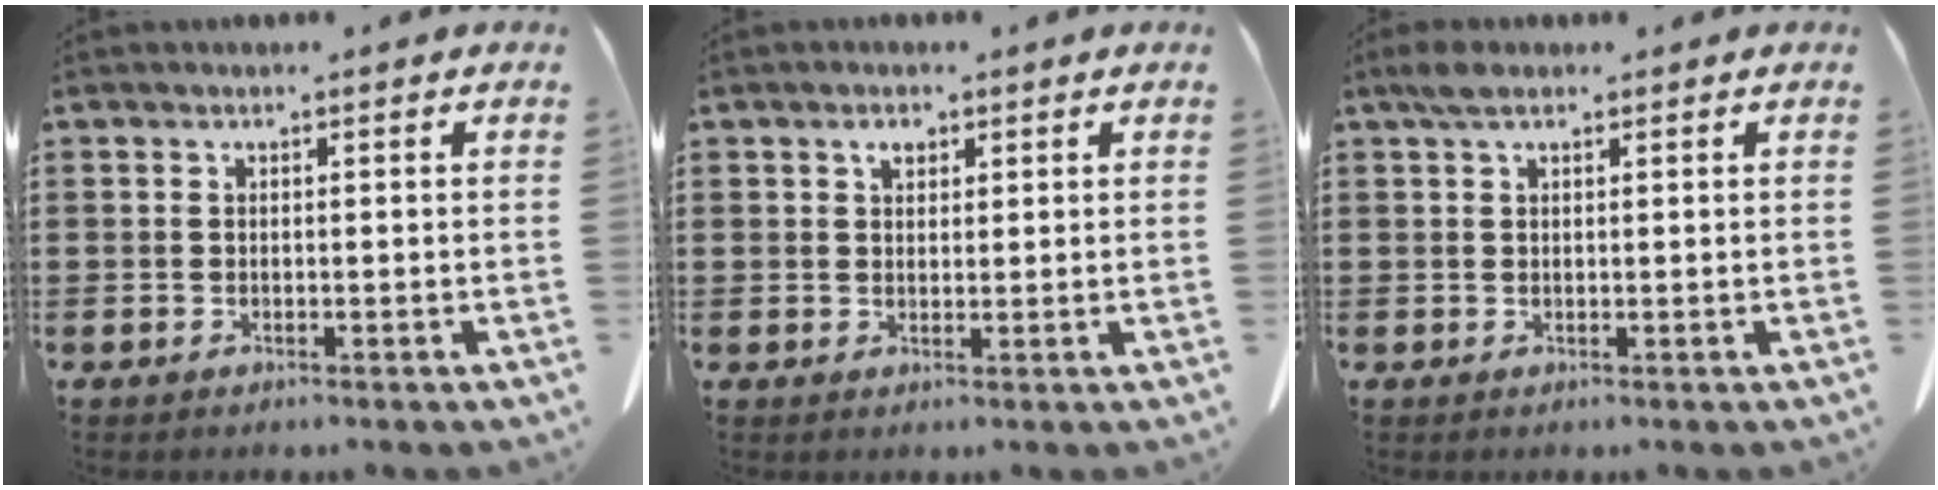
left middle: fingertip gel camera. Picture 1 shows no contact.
{"total": 1.9, "force": [1.1, 1.0, 1.1], "torque": [-0.018, -0.001, 0.020]}
{"total": 2.2, "force": [1.3, 0.9, 1.5], "torque": [-0.035, 0.003, 0.025]}